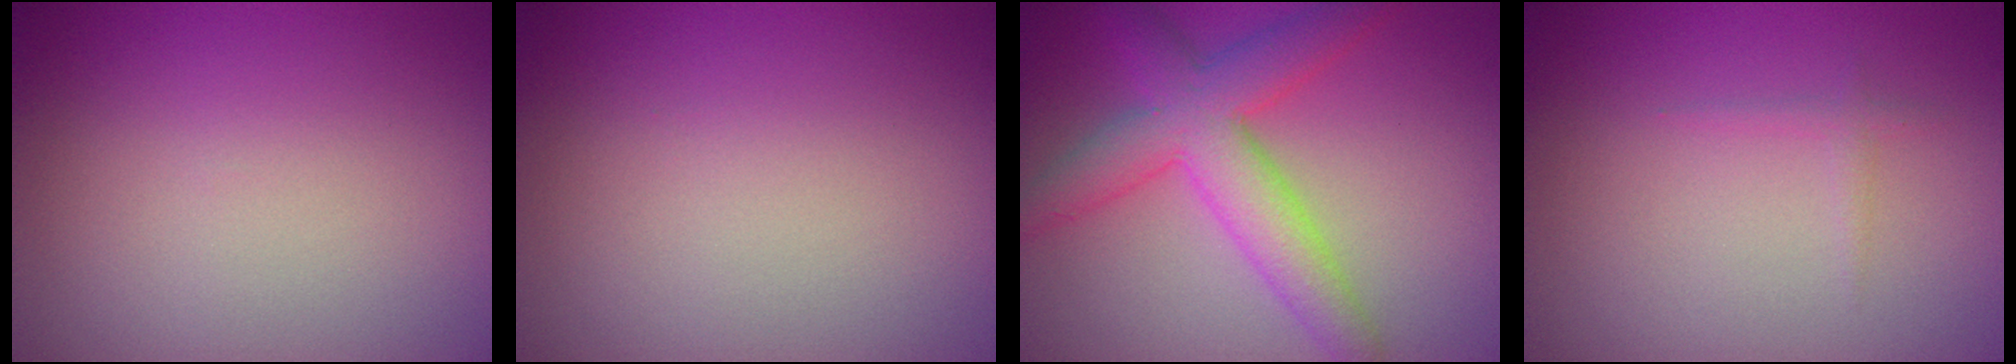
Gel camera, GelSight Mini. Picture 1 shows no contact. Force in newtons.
{"total": 0.0}
{"total": 6.1, "press": 6.1, "slide": 0.1}
{"total": 0.6, "press": 0.6, "slide": 0.0}